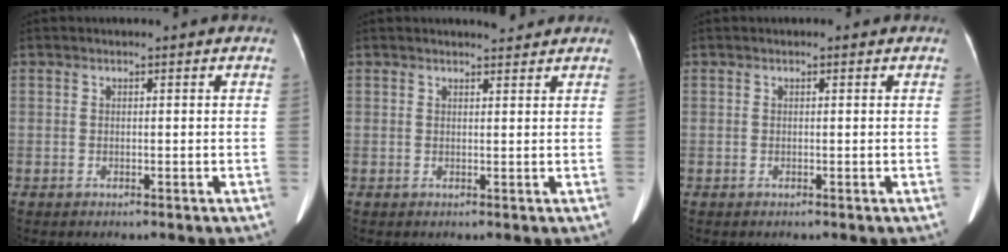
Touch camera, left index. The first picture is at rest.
{"total": 1.9, "force": [1.9, 0.3, 0.4], "torque": [-0.009, -0.002, 0.027]}
{"total": 0.0}